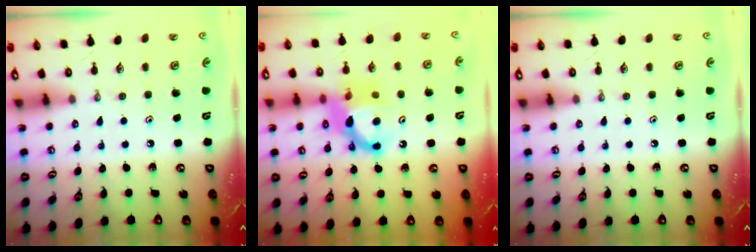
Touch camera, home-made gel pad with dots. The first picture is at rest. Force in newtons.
{"total": 10.6, "press": 10.3, "slide": 2.1}
{"total": 0.0}